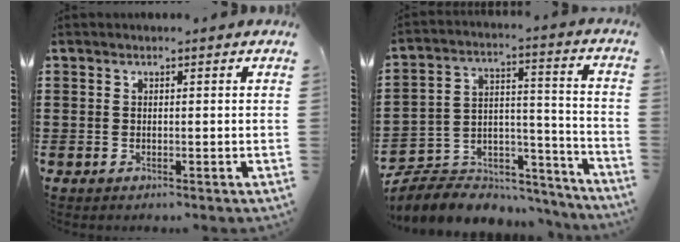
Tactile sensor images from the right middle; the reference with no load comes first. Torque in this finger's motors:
{"motor_torque": [0.51, -0.07, 0.40, 0.05]}